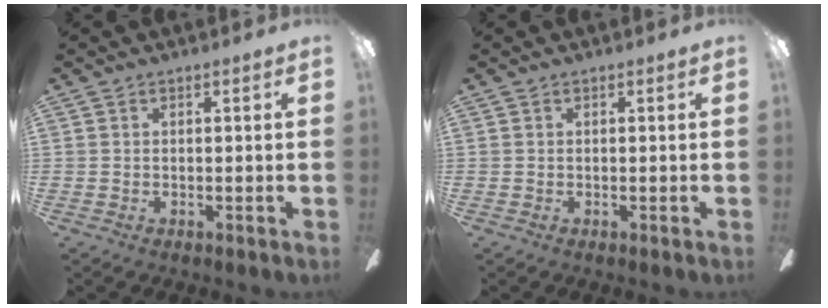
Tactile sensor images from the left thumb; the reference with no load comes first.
{"total": 0.0}